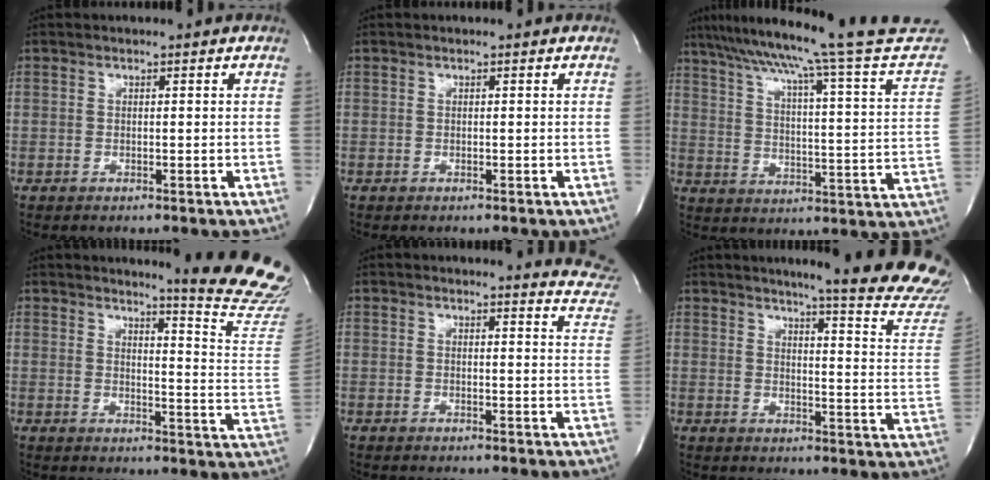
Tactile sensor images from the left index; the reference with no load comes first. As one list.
[{"total": 0.0}, {"total": 28.2, "force": [24.7, -1.1, 13.4], "torque": [-0.221, -0.060, 0.321]}, {"total": 16.1, "force": [15.3, -1.1, 5.1], "torque": [-0.064, -0.149, 0.158]}, {"total": 8.5, "force": [8.5, 0.7, 0.5], "torque": [0.021, -0.074, 0.054]}, {"total": 20.8, "force": [18.9, 0.2, 8.7], "torque": [-0.107, -0.114, 0.206]}]